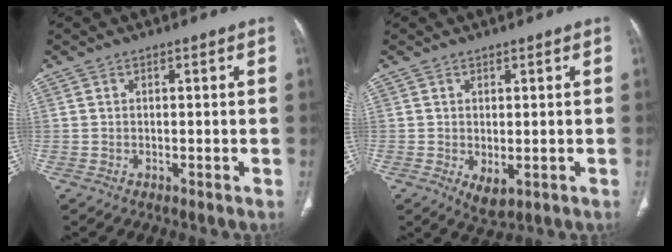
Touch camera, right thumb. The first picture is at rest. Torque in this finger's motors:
{"motor_torque": [-0.30, 0.16, 0.17, 0.43, 0.12]}